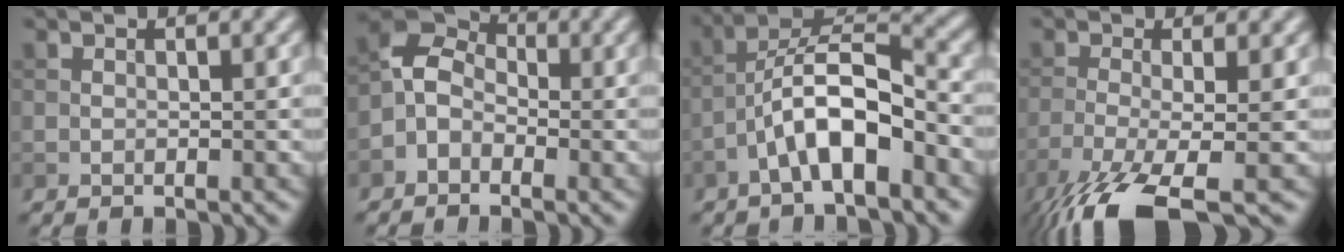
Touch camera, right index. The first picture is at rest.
{"total": 4.2, "force": [-1.6, 3.2, 2.2], "torque": [-0.036, 0.014, -0.042]}
{"total": 7.3, "force": [-3.2, 2.4, 6.1], "torque": [-0.109, 0.023, -0.058]}
{"total": 8.4, "force": [-5.1, 2.1, 6.3], "torque": [-0.117, -0.020, -0.104]}